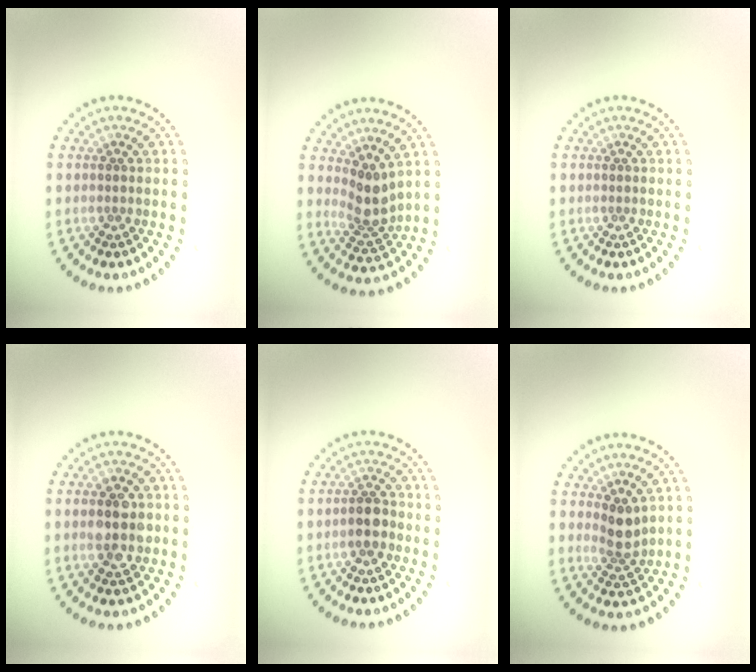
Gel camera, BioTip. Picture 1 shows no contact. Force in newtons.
{"total": 3.0, "press": 2.2, "slide": 2.1}
{"total": 0.0}
{"total": 4.0, "press": 3.9, "slide": 0.2}
{"total": 2.1, "press": 2.0, "slide": 0.6}
{"total": 2.4, "press": 1.9, "slide": 1.4}